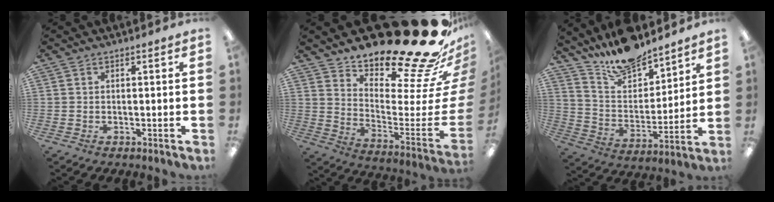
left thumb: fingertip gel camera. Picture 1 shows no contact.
{"total": 23.7, "force": [19.1, 6.4, 12.5], "torque": [-0.114, -0.182, 0.320]}
{"total": 14.9, "force": [13.5, 5.0, 4.1], "torque": [-0.086, -0.102, 0.246]}